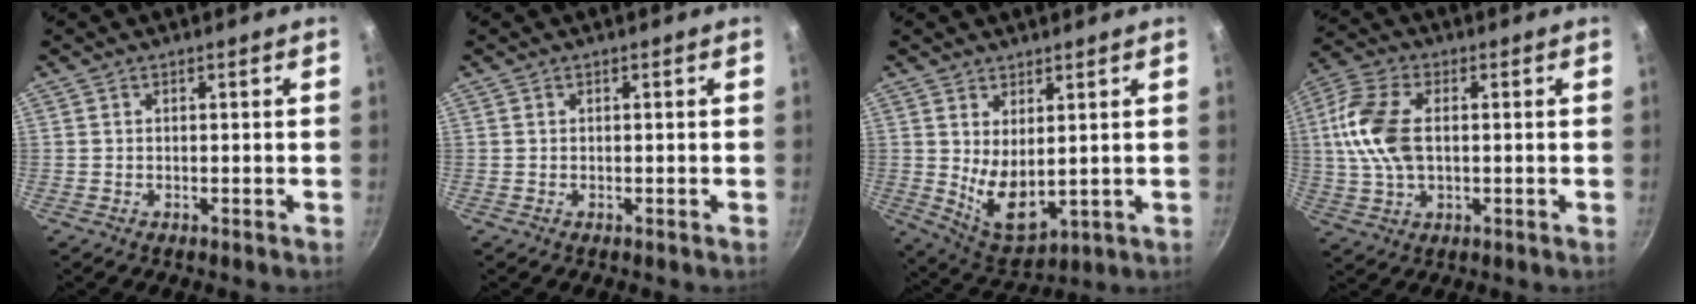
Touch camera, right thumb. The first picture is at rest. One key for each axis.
{"total": 0.0}
{"total": 8.8, "fx": 1.9, "fy": 4.5, "fz": 7.4, "tx": -0.109, "ty": -0.035, "tz": 0.054}
{"total": 12.0, "fx": 0.9, "fy": 7.1, "fz": 9.7, "tx": -0.194, "ty": 0.018, "tz": 0.009}